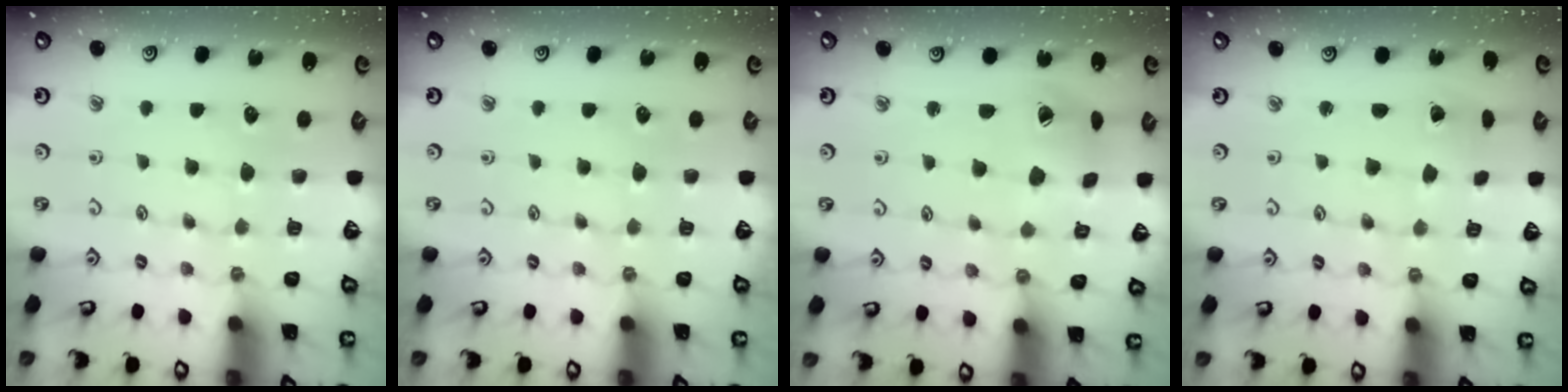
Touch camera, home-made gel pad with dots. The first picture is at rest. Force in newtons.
{"total": 0.0}
{"total": 6.5, "press": 6.4, "slide": 0.8}
{"total": 1.4, "press": 1.4, "slide": 0.1}